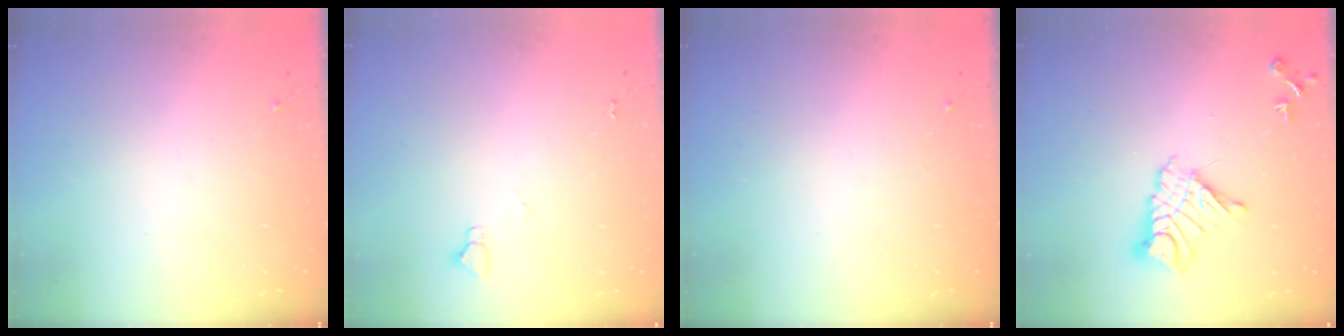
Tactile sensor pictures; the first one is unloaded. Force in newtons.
{"total": 3.1, "press": 3.1, "slide": 0.3}
{"total": 0.0}
{"total": 13.7, "press": 13.7, "slide": 1.3}